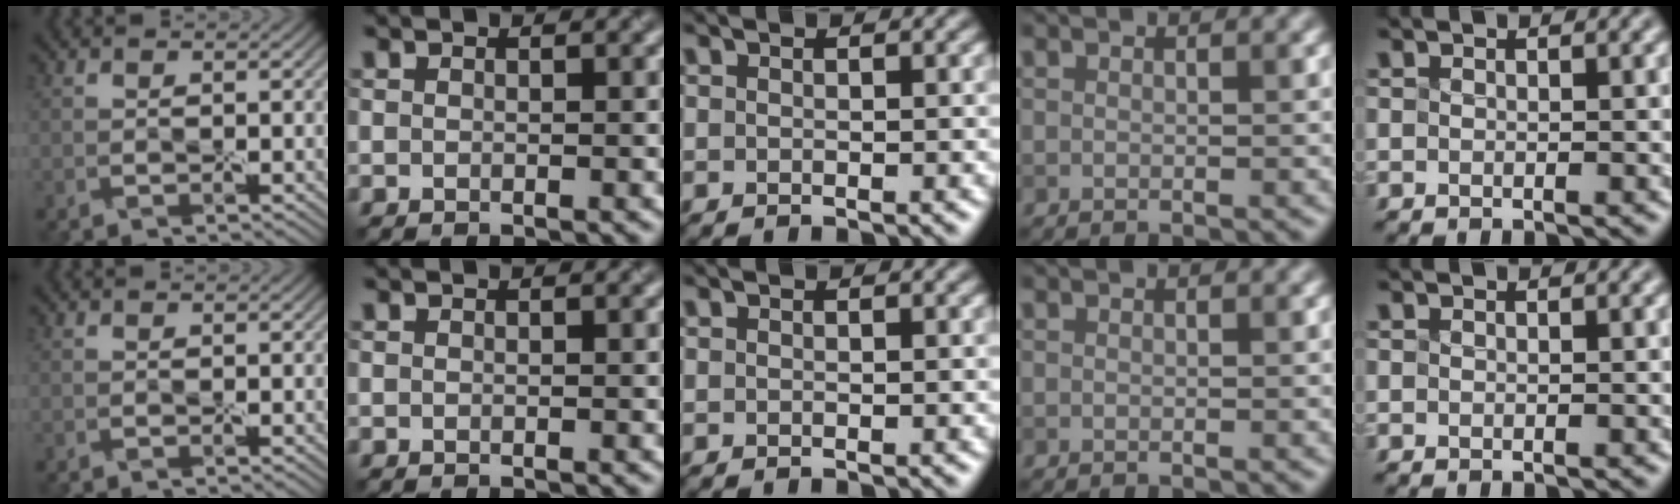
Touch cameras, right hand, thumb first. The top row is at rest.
{}